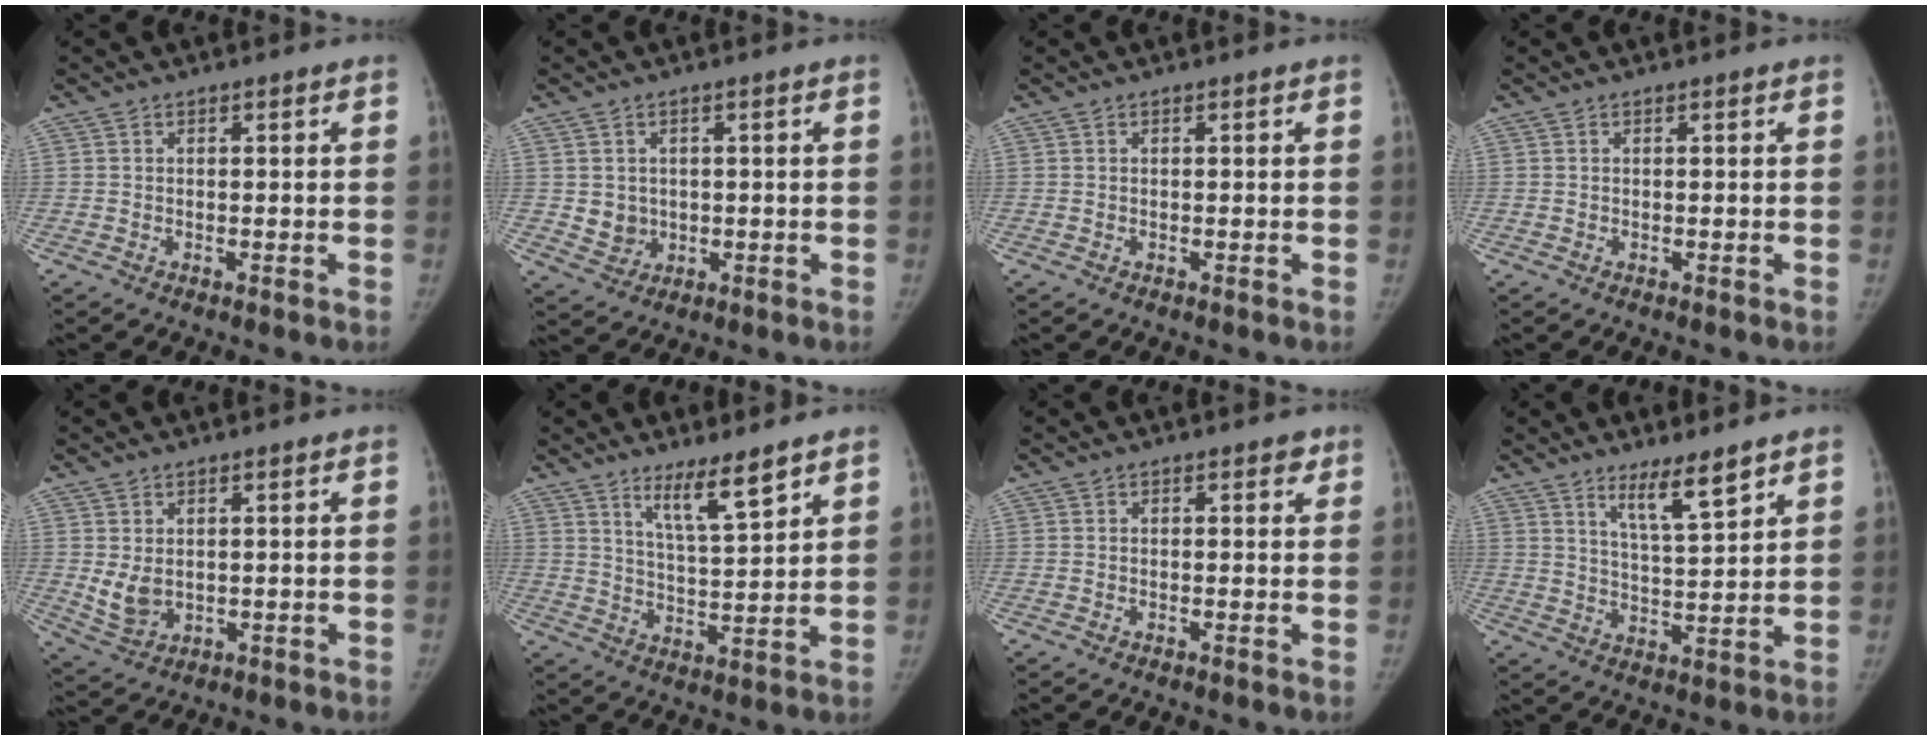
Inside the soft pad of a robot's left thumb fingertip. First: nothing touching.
{"total": 3.8, "force": [0.2, 3.5, 1.4], "torque": [-0.008, -0.002, 0.013]}
{"total": 0.0}
{"total": 0.0}
{"total": 4.9, "force": [0.5, 3.5, 3.4], "torque": [-0.055, -0.012, 0.025]}
{"total": 8.0, "force": [5.8, 1.0, 5.5], "torque": [-0.090, -0.050, 0.107]}
{"total": 1.3, "force": [0.8, 0.8, 0.7], "torque": [0.004, -0.002, 0.004]}
{"total": 7.4, "force": [5.4, 0.9, 5.0], "torque": [-0.081, -0.048, 0.098]}